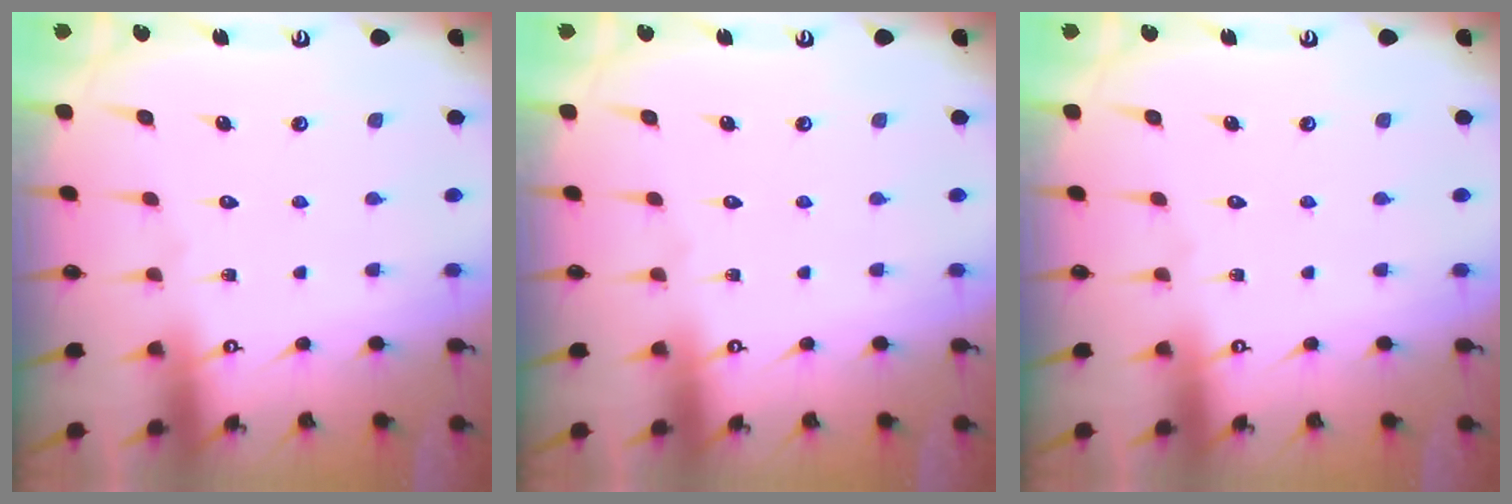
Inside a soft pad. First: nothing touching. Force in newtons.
{"total": 0.0}
{"total": 0.0}